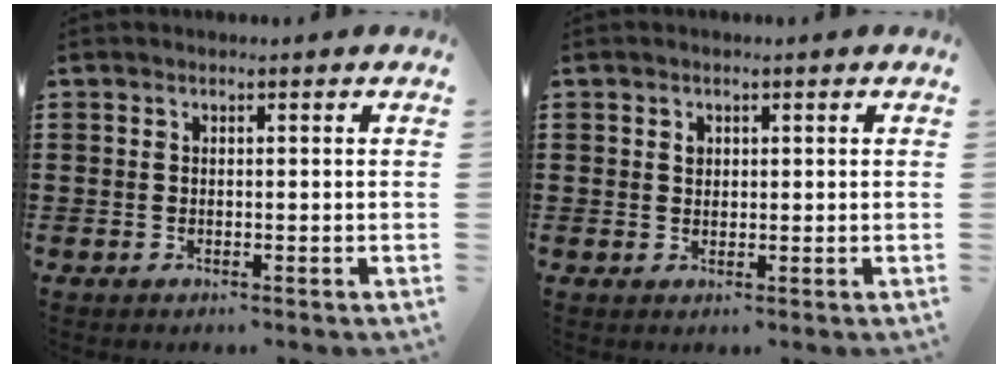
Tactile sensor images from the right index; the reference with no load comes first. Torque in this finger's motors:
{"motor_torque": [0.01, 0.00, 0.00, 0.01]}